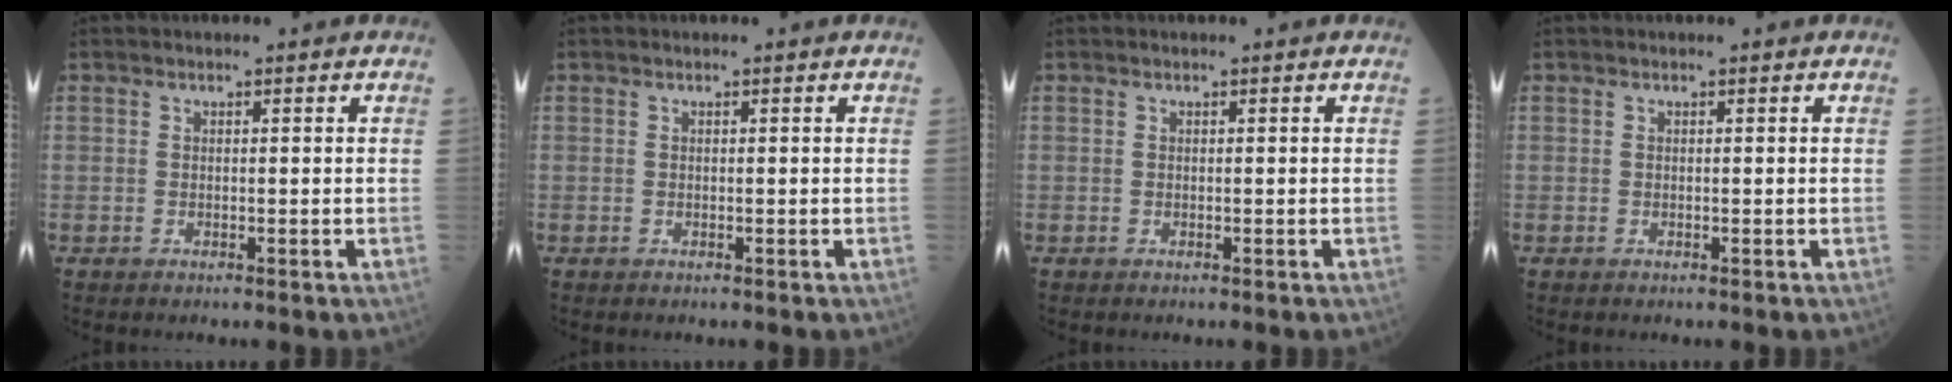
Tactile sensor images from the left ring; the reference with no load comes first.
{"total": 0.0}
{"total": 0.0}
{"total": 0.0}